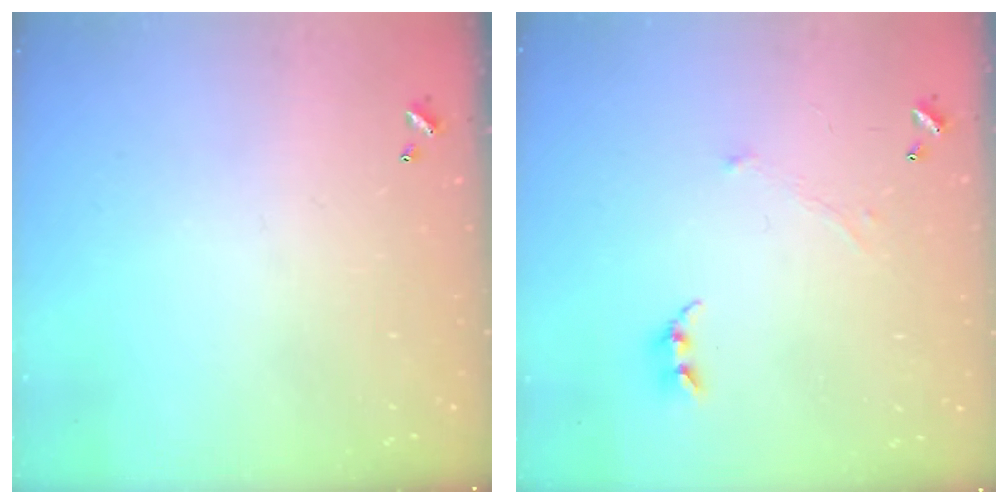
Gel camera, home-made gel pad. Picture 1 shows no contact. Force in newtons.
{"total": 0.7, "press": 0.0, "slide": 0.7}